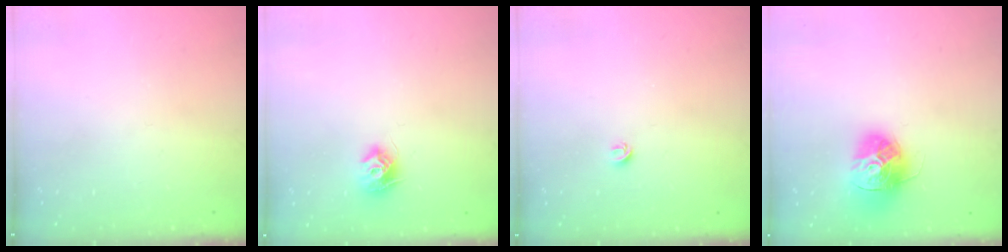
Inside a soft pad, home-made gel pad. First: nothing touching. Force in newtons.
{"total": 8.3, "press": 8.3, "slide": 0.5}
{"total": 3.7, "press": 3.7, "slide": 0.5}
{"total": 14.9, "press": 14.9, "slide": 1.2}